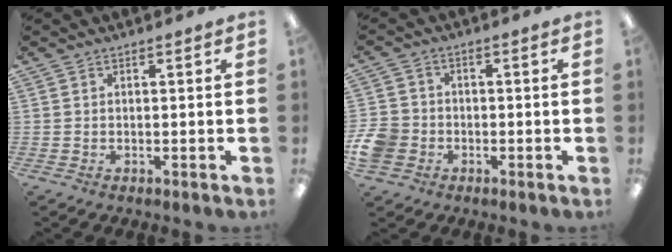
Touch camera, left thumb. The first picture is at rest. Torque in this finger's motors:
{"motor_torque": [-0.20, 1.41, 0.50, -0.38, 0.02]}